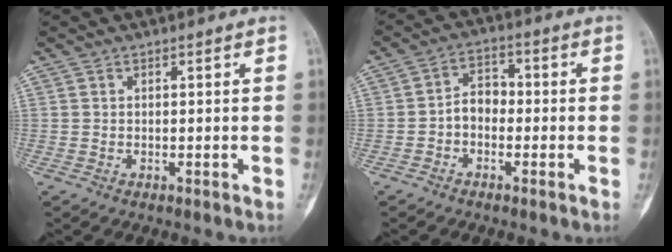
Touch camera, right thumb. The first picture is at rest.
{"total": 5.0, "force": [-1.3, 3.6, 3.2], "torque": [-0.035, 0.025, -0.034]}